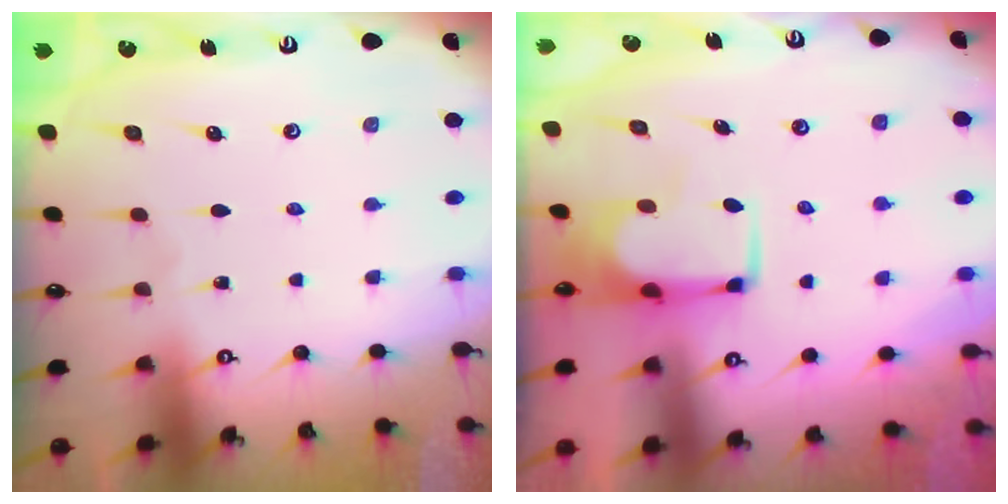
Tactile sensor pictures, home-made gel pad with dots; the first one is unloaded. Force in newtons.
{"total": 1.7, "press": 1.7, "slide": 0.1}